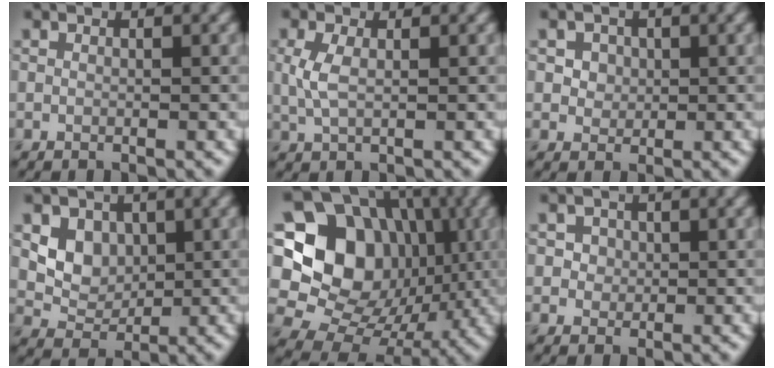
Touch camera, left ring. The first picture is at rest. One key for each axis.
{"total": 2.4, "fx": 0.3, "fy": 1.2, "fz": 2.0, "tx": -0.052, "ty": 0.002, "tz": 0.008}
{"total": 3.4, "fx": 1.4, "fy": 2.7, "fz": 1.5, "tx": -0.032, "ty": 0.005, "tz": 0.023}
{"total": 3.9, "fx": 1.0, "fy": 3.2, "fz": 1.9, "tx": -0.035, "ty": -0.009, "tz": 0.020}
{"total": 16.7, "fx": 2.1, "fy": 14.3, "fz": 8.2, "tx": -0.166, "ty": 0.020, "tz": 0.032}
{"total": 2.1, "fx": 0.8, "fy": 1.8, "fz": 0.8, "tx": -0.011, "ty": -0.001, "tz": 0.018}